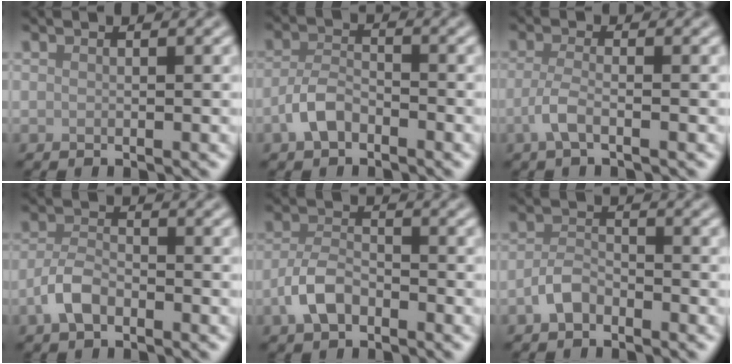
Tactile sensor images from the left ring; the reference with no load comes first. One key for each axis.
{"total": 2.9, "fx": -1.8, "fy": 1.5, "fz": 1.7, "tx": -0.036, "ty": 0.007, "tz": -0.043}
{"total": 2.2, "fx": -0.9, "fy": 0.6, "fz": 1.9, "tx": -0.042, "ty": -0.001, "tz": -0.024}
{"total": 2.9, "fx": -1.7, "fy": 1.5, "fz": 1.9, "tx": -0.039, "ty": 0.005, "tz": -0.042}
{"total": 3.4, "fx": -1.9, "fy": 1.9, "fz": 2.1, "tx": -0.042, "ty": 0.006, "tz": -0.046}
{"total": 2.3, "fx": -1.5, "fy": 1.2, "fz": 1.1, "tx": -0.021, "ty": 0.007, "tz": -0.035}